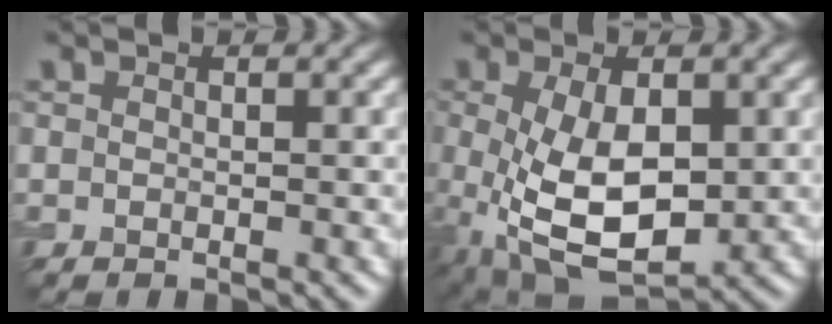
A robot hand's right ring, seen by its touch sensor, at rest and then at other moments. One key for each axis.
{"total": 8.4, "fx": -1.2, "fy": 4.3, "fz": 7.1, "tx": -0.156, "ty": -0.019, "tz": -0.013}